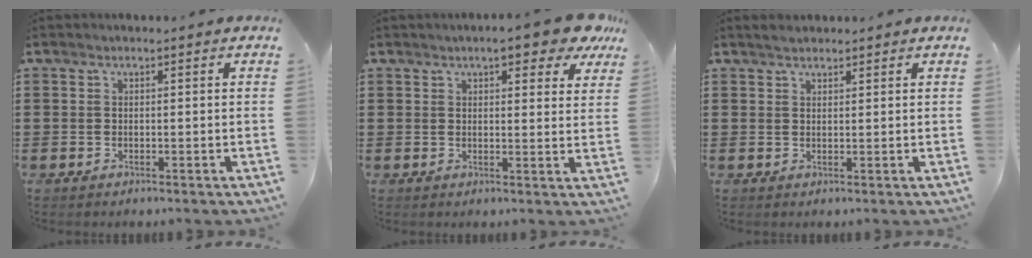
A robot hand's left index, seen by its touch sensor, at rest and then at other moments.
{"total": 6.5, "force": [5.0, 1.2, 3.9], "torque": [-0.057, -0.015, 0.084]}
{"total": 1.5, "force": [1.4, 0.4, 0.3], "torque": [-0.009, 0.003, 0.026]}